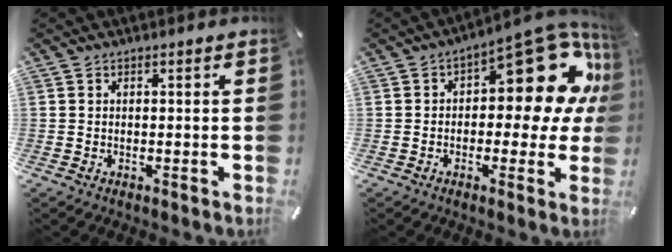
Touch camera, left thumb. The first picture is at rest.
{"total": 18.6, "force": [6.8, 9.1, 14.8], "torque": [-0.172, -0.057, 0.110]}